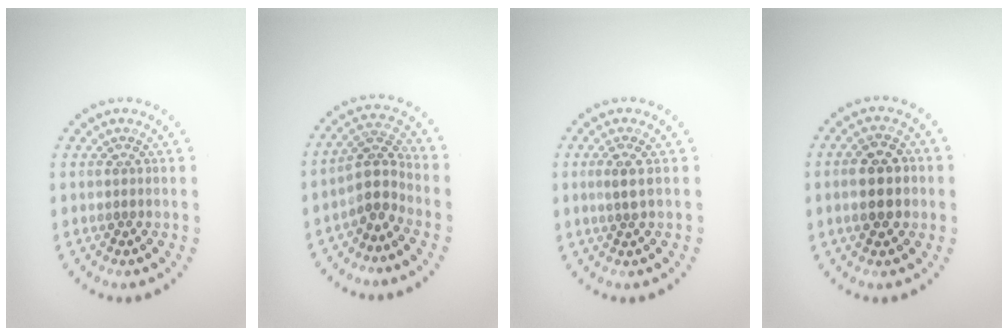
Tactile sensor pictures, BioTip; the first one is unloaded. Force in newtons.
{"total": 2.9, "press": 2.1, "slide": 2.0}
{"total": 1.4, "press": 1.2, "slide": 0.6}
{"total": 3.8, "press": 3.7, "slide": 0.3}